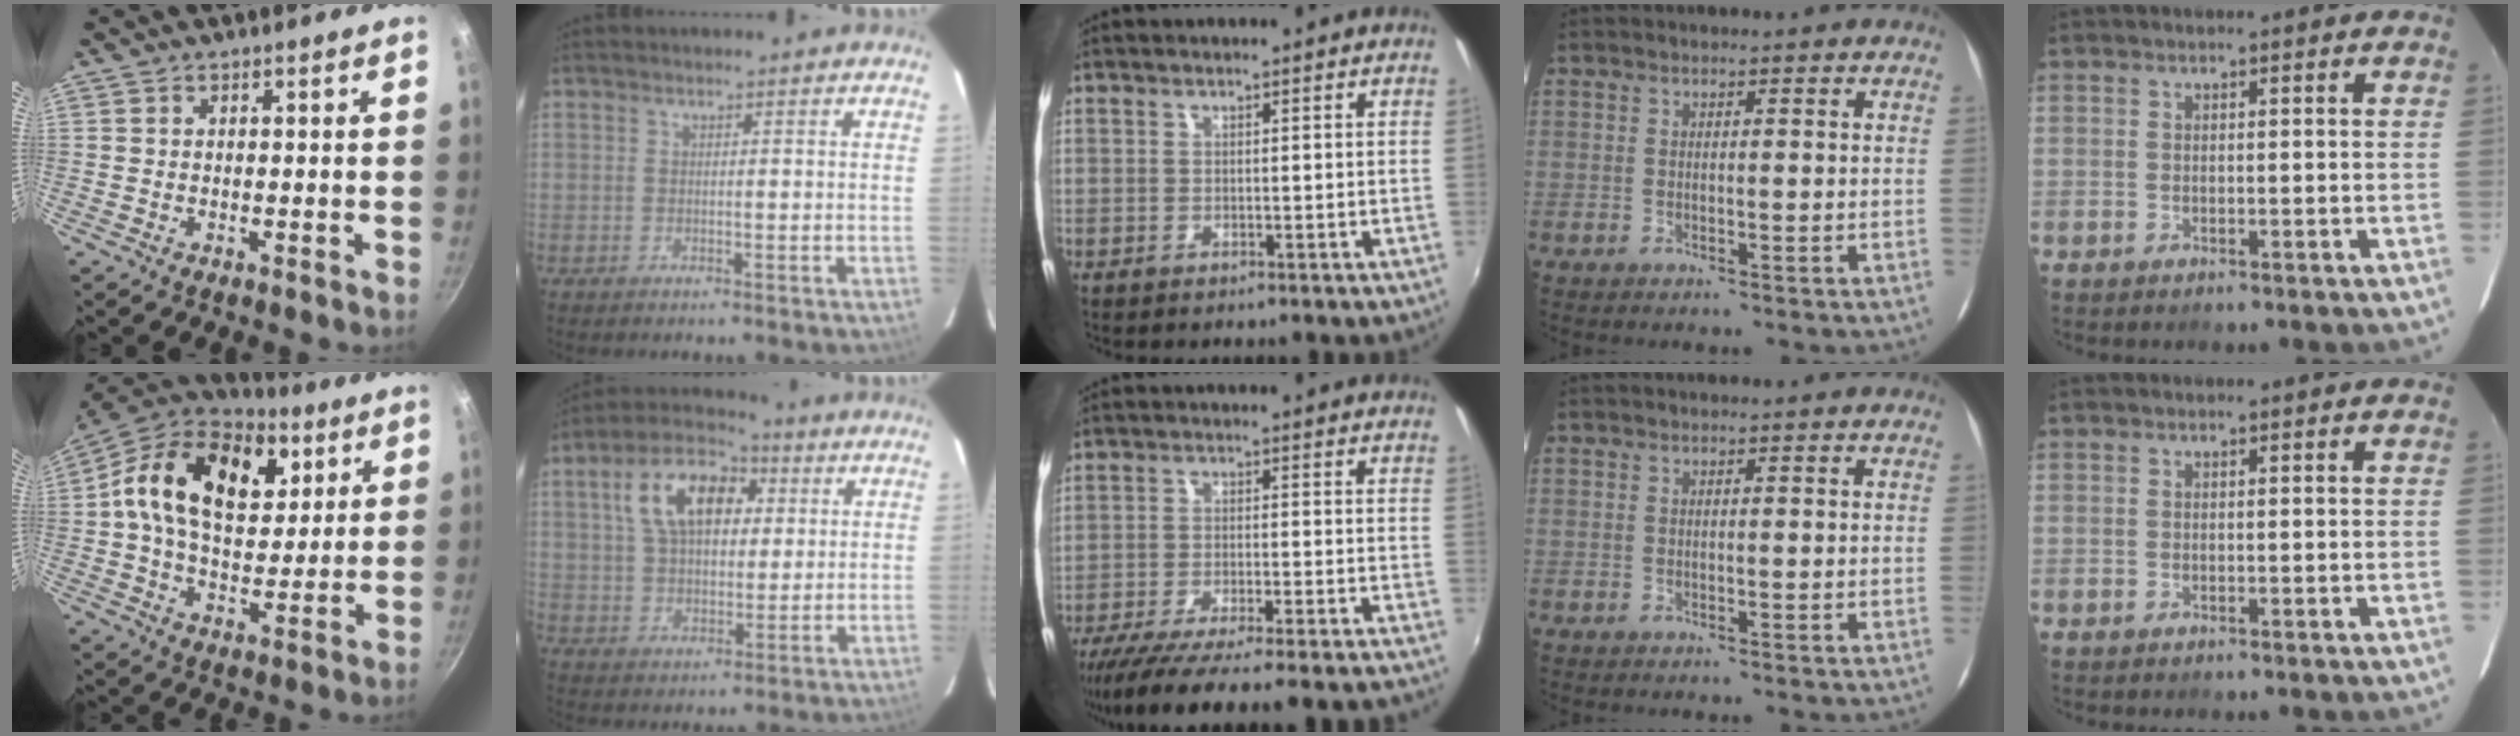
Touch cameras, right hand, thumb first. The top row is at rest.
{"thumb": {"total": 22.5, "force": [7.2, 14.4, 15.7], "torque": [-0.238, -0.005, 0.107]}, "index": {"total": 14.0, "force": [4.5, 8.3, 10.3], "torque": [-0.192, 0.038, 0.074]}, "middle": {"total": 20.2, "force": [-18.2, 0.4, 8.8], "torque": [-0.160, -0.042, -0.269]}}